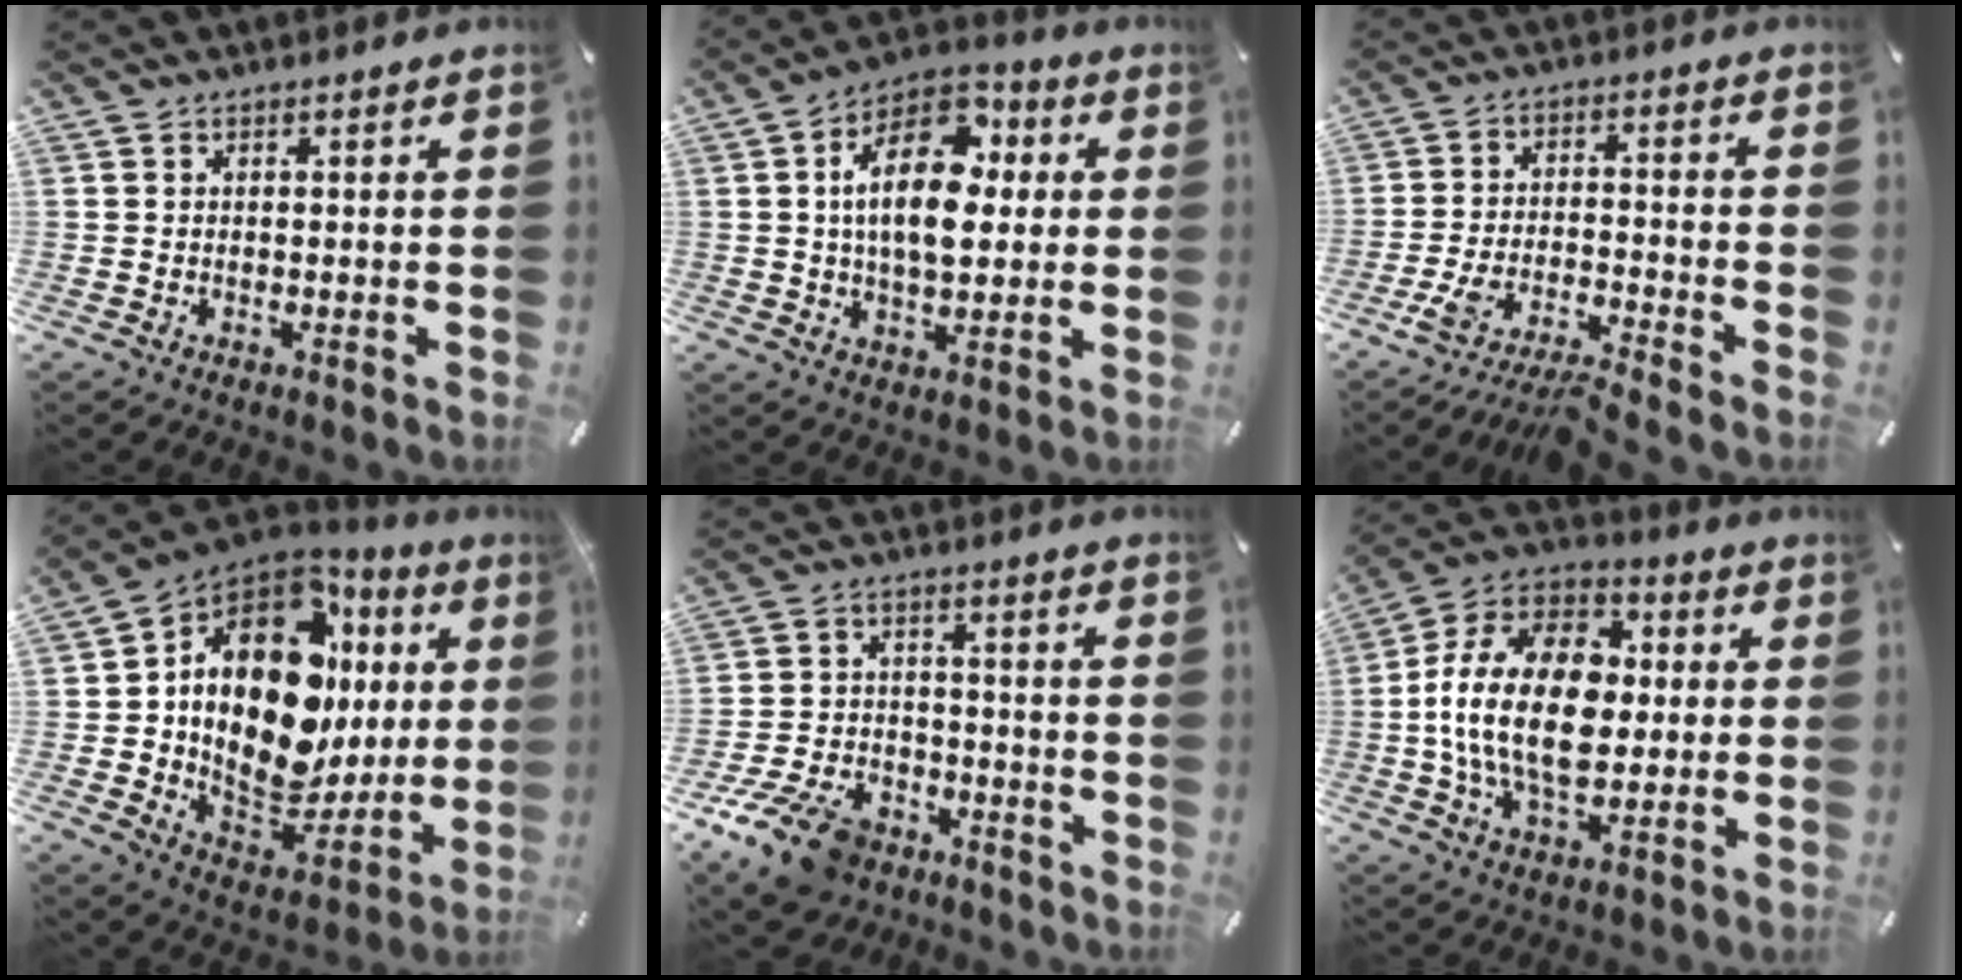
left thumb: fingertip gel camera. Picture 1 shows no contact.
{"total": 16.0, "force": [3.1, 10.2, 11.9], "torque": [-0.214, -0.008, 0.051]}
{"total": 8.6, "force": [-7.1, 1.8, 4.5], "torque": [-0.088, 0.014, -0.137]}
{"total": 21.8, "force": [4.5, 14.3, 15.8], "torque": [-0.274, -0.055, 0.074]}
{"total": 12.2, "force": [-8.0, 7.1, 5.9], "torque": [-0.113, 0.052, -0.144]}
{"total": 20.8, "force": [-1.1, 14.1, 15.3], "torque": [-0.315, 0.014, -0.022]}